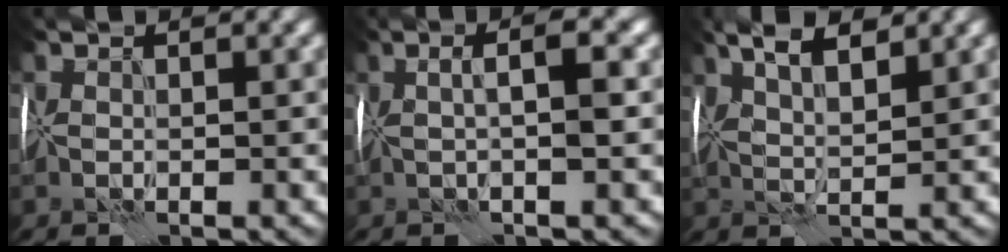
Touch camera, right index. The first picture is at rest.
{"total": 3.3, "force": [0.2, 0.2, 3.2], "torque": [-0.048, 0.004, -0.003]}
{"total": 5.7, "force": [3.1, 2.0, 4.4], "torque": [-0.068, 0.016, 0.038]}